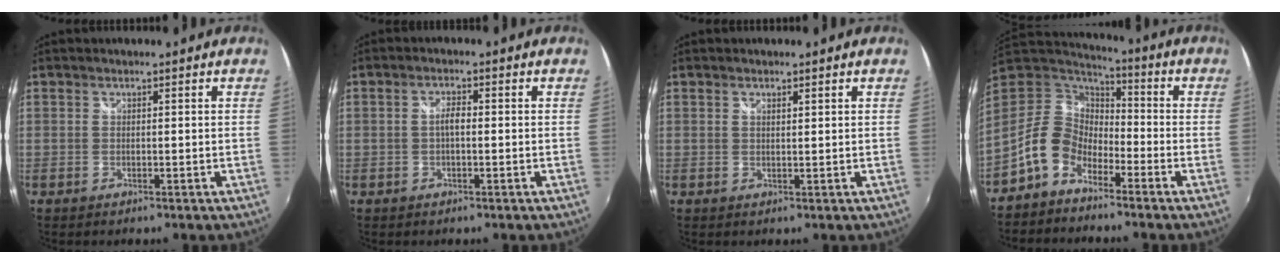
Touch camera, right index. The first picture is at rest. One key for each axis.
{"total": 2.1, "fx": -0.3, "fy": 0.8, "fz": 1.9, "tx": -0.036, "ty": 0.005, "tz": -0.007}
{"total": 0.9, "fx": 0.7, "fy": 0.2, "fz": 0.5, "tx": -0.007, "ty": 0.001, "tz": 0.011}
{"total": 10.3, "fx": -6.4, "fy": 6.8, "fz": 4.4, "tx": -0.092, "ty": 0.025, "tz": -0.132}